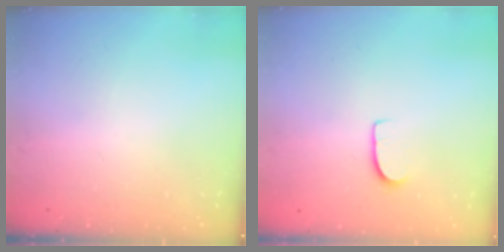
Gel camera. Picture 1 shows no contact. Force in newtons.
{"total": 6.7, "press": 6.7, "slide": 0.3}